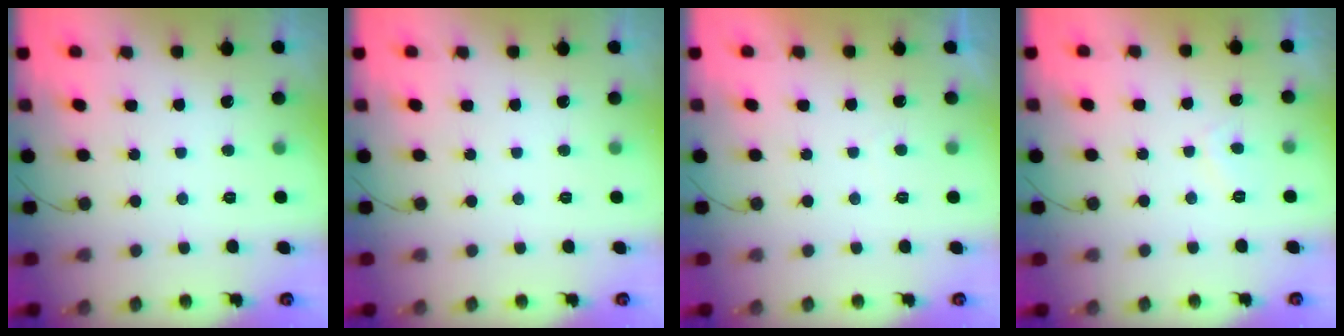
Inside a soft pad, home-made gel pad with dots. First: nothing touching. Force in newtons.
{"total": 0.0}
{"total": 0.9, "press": 0.7, "slide": 0.6}
{"total": 2.3, "press": 2.2, "slide": 0.7}